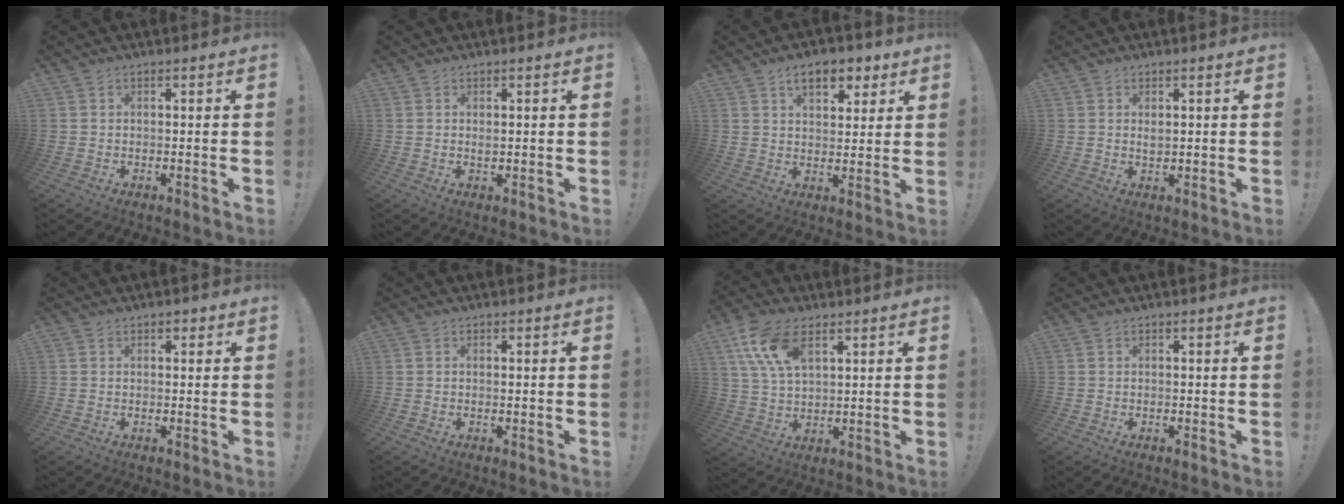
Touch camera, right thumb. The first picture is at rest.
{"total": 0.9, "force": [0.2, 0.5, 0.7], "torque": [-0.009, -0.001, 0.003]}
{"total": 9.2, "force": [5.2, 5.2, 5.5], "torque": [-0.067, -0.019, 0.091]}
{"total": 1.6, "force": [0.7, 0.9, 1.1], "torque": [-0.011, -0.004, 0.009]}
{"total": 1.1, "force": [0.5, 0.9, 0.4], "torque": [0.005, -0.002, 0.006]}
{"total": 0.5, "force": [0.3, 0.0, 0.4], "torque": [-0.002, -0.003, 0.003]}
{"total": 13.1, "force": [6.5, 7.2, 8.8], "torque": [-0.164, -0.016, 0.122]}
{"total": 0.0}